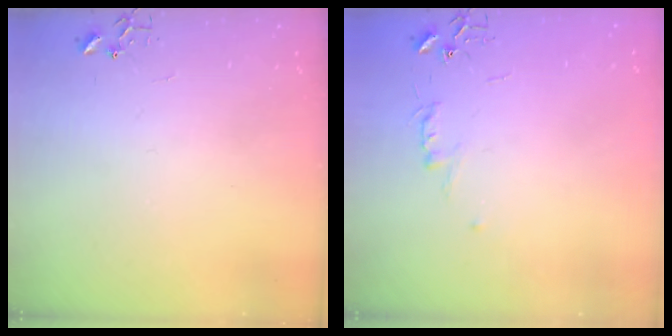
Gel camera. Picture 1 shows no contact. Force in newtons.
{"total": 4.8, "press": 4.7, "slide": 0.6}